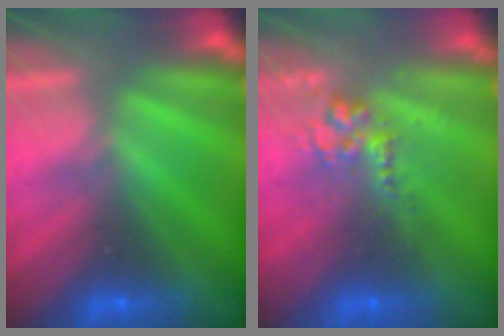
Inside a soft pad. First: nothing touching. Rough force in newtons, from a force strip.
{"total": 2.6}